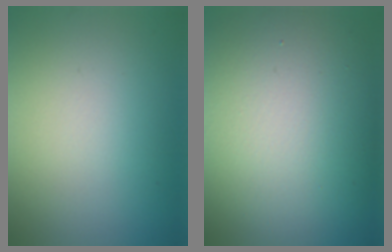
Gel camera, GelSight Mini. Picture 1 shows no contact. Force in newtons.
{"total": 15.0, "press": 15.0, "slide": 0.4}